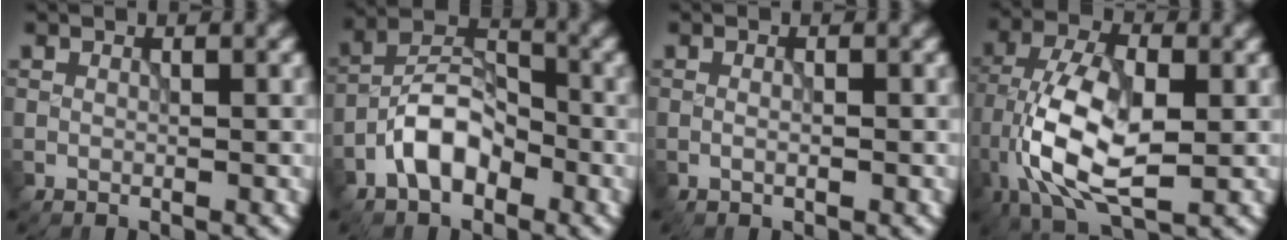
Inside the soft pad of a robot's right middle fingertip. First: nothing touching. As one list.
[{"total": 5.5, "force": [-2.7, 3.0, 3.7], "torque": [-0.059, 0.017, -0.057]}, {"total": 0.9, "force": [0.0, 0.4, 0.8], "torque": [0.002, -0.008, -0.005]}, {"total": 10.3, "force": [-2.2, 5.2, 8.6], "torque": [-0.181, -0.001, -0.047]}]